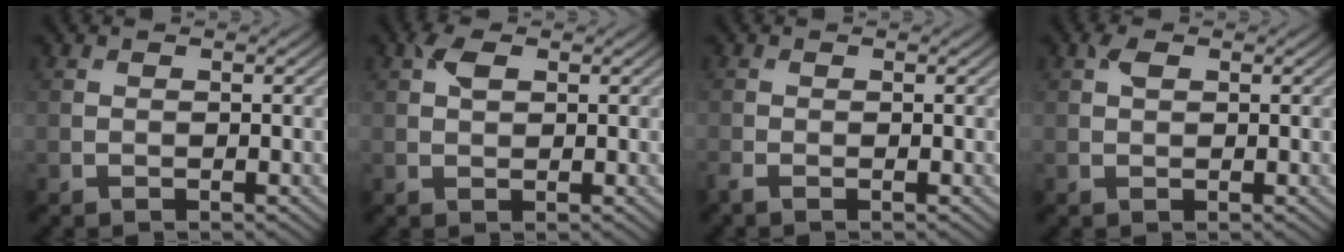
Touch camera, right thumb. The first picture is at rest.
{"total": 2.4, "force": [1.0, 1.3, 1.7], "torque": [-0.039, 0.005, 0.016]}
{"total": 0.9, "force": [-0.7, 0.1, 0.6], "torque": [-0.018, -0.002, -0.019]}
{"total": 1.5, "force": [0.6, 0.8, 1.1], "torque": [-0.024, 0.004, 0.010]}